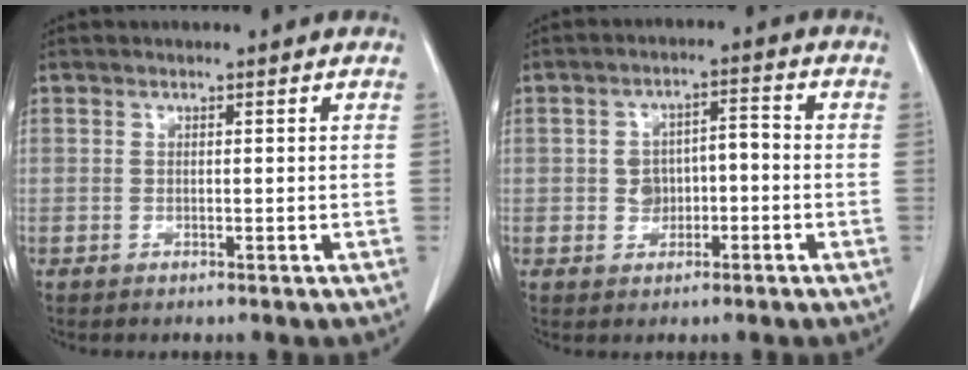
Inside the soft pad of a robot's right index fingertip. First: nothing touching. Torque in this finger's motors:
{"motor_torque": [0.10, -0.01, 0.08, 0.02]}